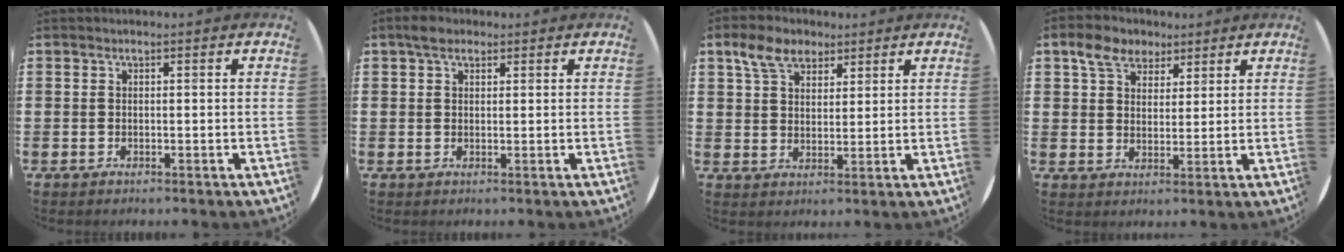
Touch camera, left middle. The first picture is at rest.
{"total": 2.3, "force": [1.7, 1.1, 1.1], "torque": [-0.016, 0.005, 0.030]}
{"total": 5.7, "force": [4.0, 3.4, 2.4], "torque": [-0.052, 0.007, 0.074]}
{"total": 5.2, "force": [3.8, 3.2, 1.5], "torque": [-0.037, 0.008, 0.068]}